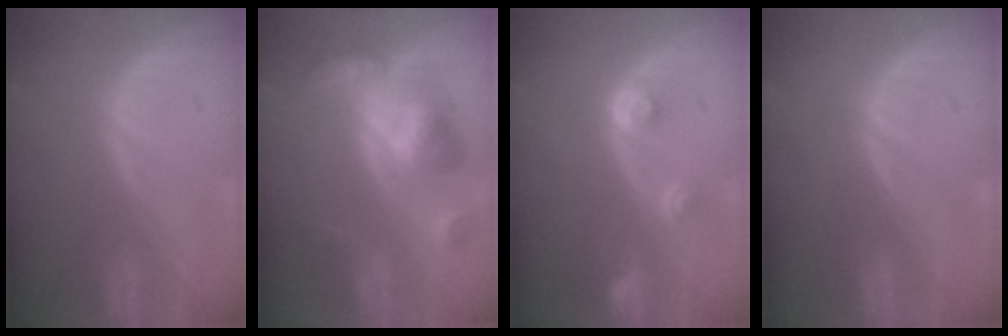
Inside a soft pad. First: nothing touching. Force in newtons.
{"total": 8.2, "press": 8.2, "slide": 0.5}
{"total": 2.9, "press": 2.7, "slide": 1.0}
{"total": 0.0}